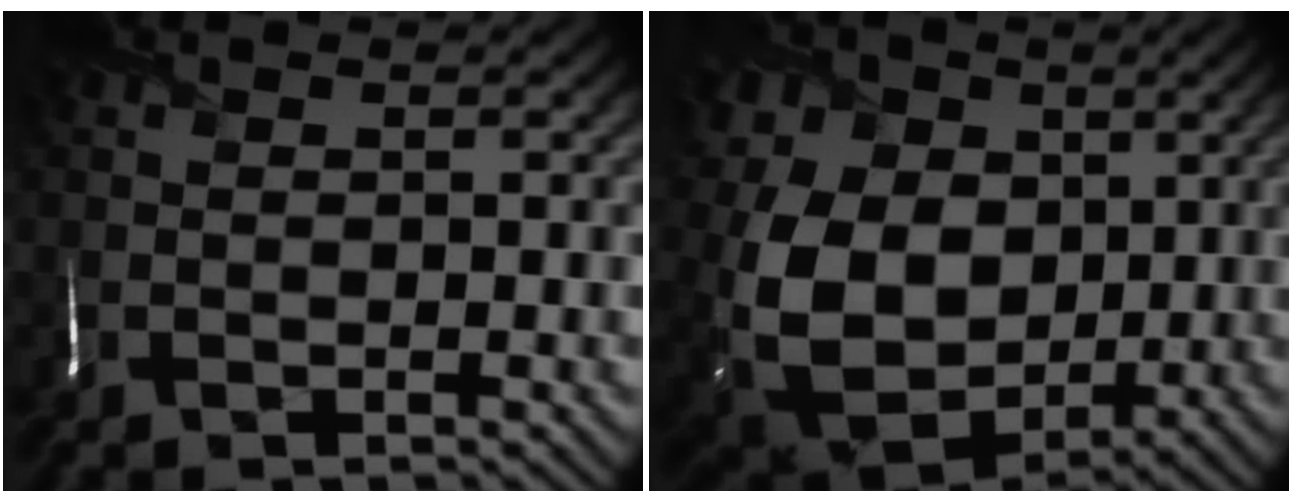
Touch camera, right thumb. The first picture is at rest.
{"total": 16.2, "force": [2.6, 12.0, 10.6], "torque": [-0.245, 0.001, 0.076]}